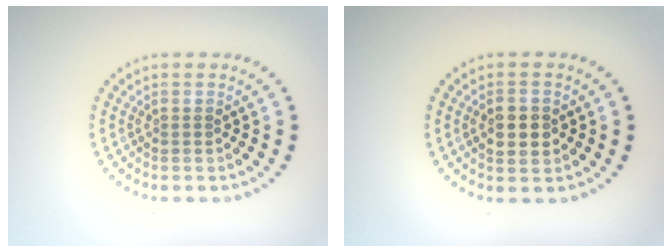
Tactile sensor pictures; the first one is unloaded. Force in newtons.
{"total": 2.9, "press": 2.9, "slide": 0.2}